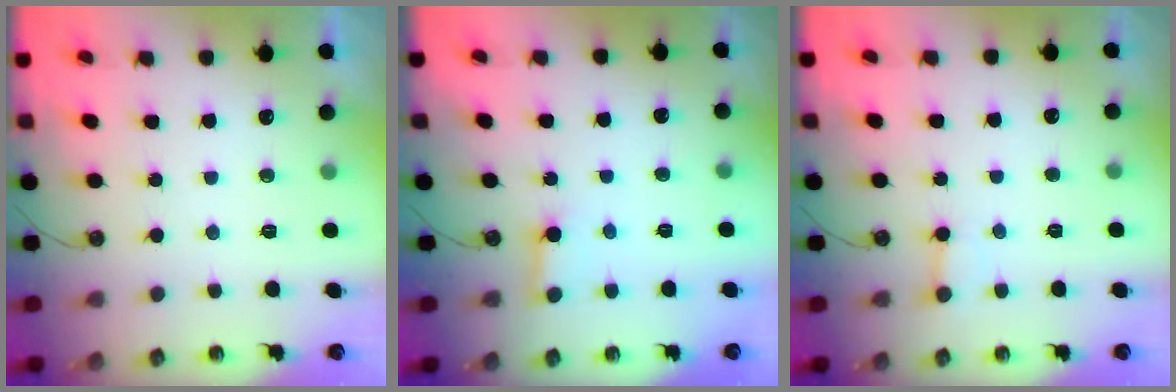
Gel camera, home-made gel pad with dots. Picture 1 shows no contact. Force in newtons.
{"total": 2.7, "press": 2.7, "slide": 0.0}
{"total": 2.2, "press": 2.2, "slide": 0.2}